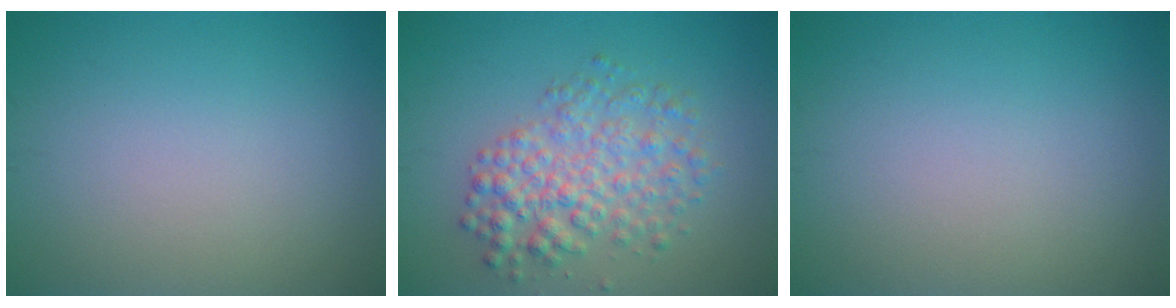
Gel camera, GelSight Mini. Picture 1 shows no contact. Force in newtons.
{"total": 4.8, "press": 4.8, "slide": 0.1}
{"total": 0.0}